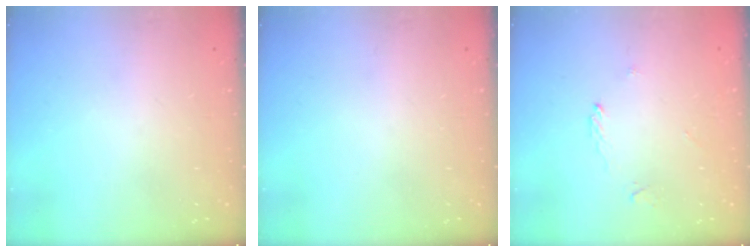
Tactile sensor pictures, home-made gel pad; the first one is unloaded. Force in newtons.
{"total": 0.0}
{"total": 2.0, "press": 2.0, "slide": 0.2}